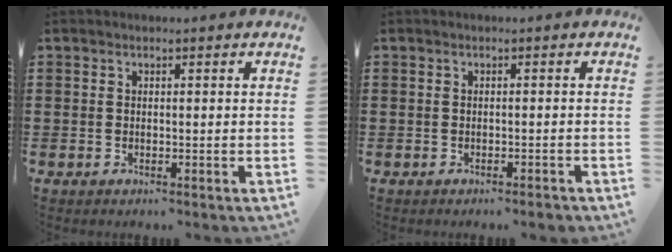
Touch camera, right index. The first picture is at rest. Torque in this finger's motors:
{"motor_torque": [1.11, 1.03, 0.01, 0.00]}